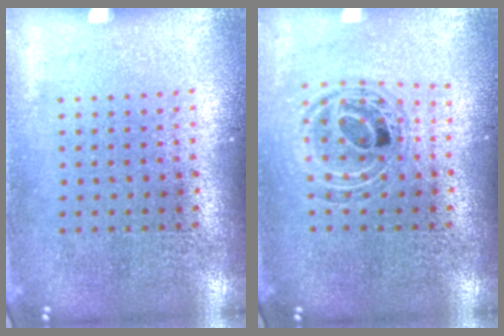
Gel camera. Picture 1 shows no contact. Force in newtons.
{"total": 0.7, "press": 0.7, "slide": 0.2}